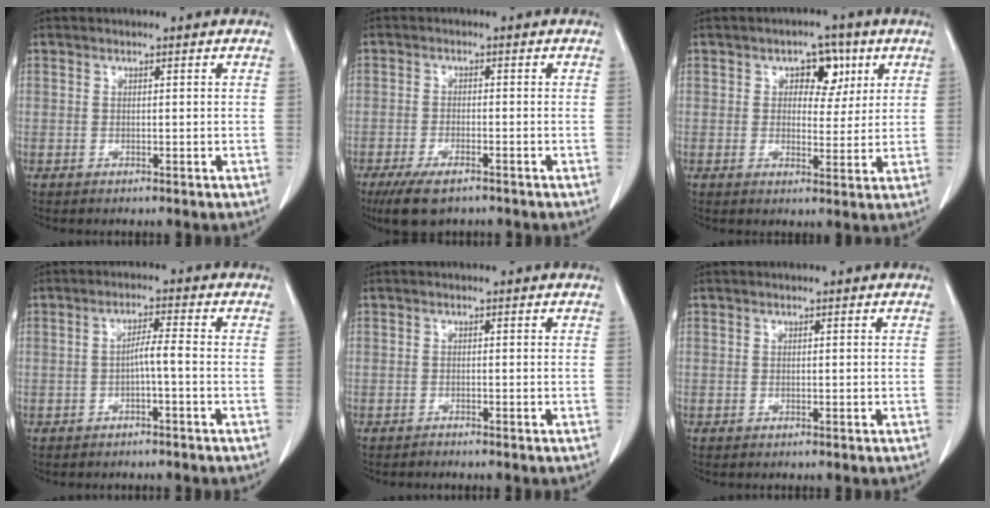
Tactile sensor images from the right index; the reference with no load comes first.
{"total": 6.5, "force": [-4.8, 2.0, 4.0], "torque": [-0.074, -0.012, -0.080]}
{"total": 5.5, "force": [2.2, 3.4, 3.8], "torque": [-0.043, 0.011, 0.031]}
{"total": 2.8, "force": [-0.9, -0.1, 2.7], "torque": [-0.045, 0.006, -0.016]}
{"total": 0.6, "force": [-0.6, -0.1, 0.1], "torque": [-0.004, -0.001, -0.012]}
{"total": 0.0}